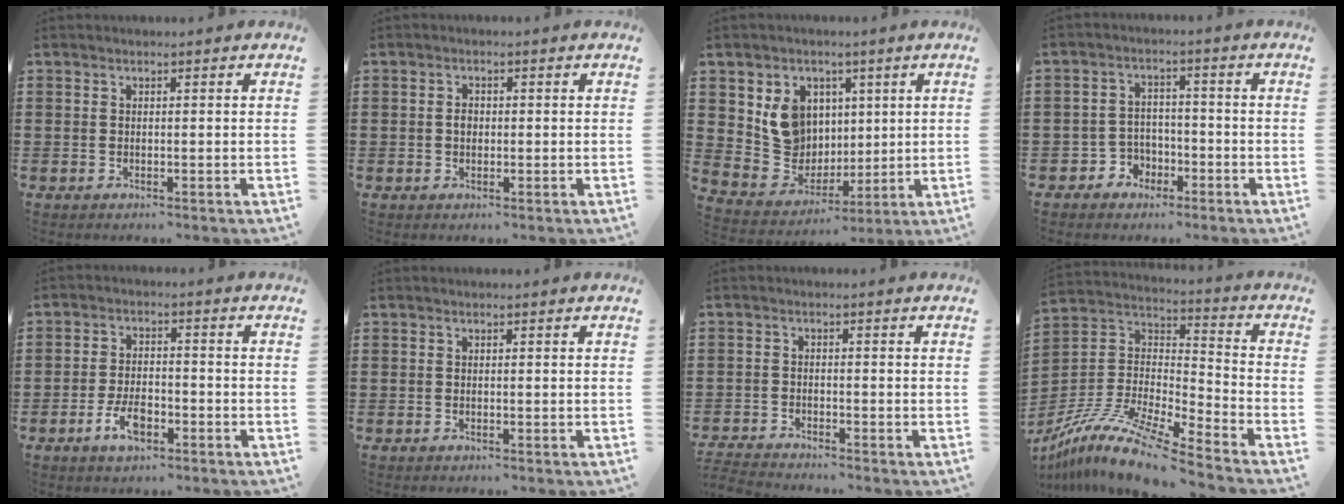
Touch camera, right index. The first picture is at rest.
{"total": 1.6, "force": [-0.1, 1.1, 1.2], "torque": [-0.024, 0.006, -0.003]}
{"total": 9.6, "force": [2.8, 8.6, 3.2], "torque": [-0.076, 0.003, 0.060]}
{"total": 3.5, "force": [-2.2, 2.8, 0.3], "torque": [-0.017, 0.011, -0.046]}
{"total": 5.3, "force": [-2.6, 2.3, 4.0], "torque": [-0.093, -0.002, -0.053]}
{"total": 0.0}
{"total": 2.3, "force": [-2.3, 0.0, -0.1], "torque": [-0.003, 0.000, -0.049]}
{"total": 11.9, "force": [-9.9, 1.3, 6.5], "torque": [-0.141, 0.008, -0.200]}